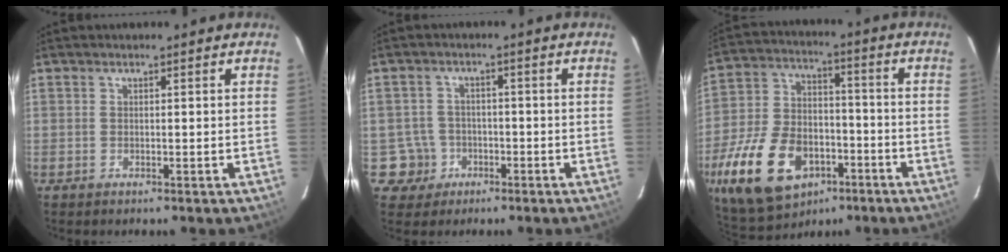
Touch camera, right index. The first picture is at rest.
{"total": 5.3, "force": [-2.0, 4.9, 0.0], "torque": [-0.012, 0.023, -0.031]}
{"total": 21.6, "force": [-10.0, 13.5, 13.6], "torque": [-0.315, -0.002, -0.157]}